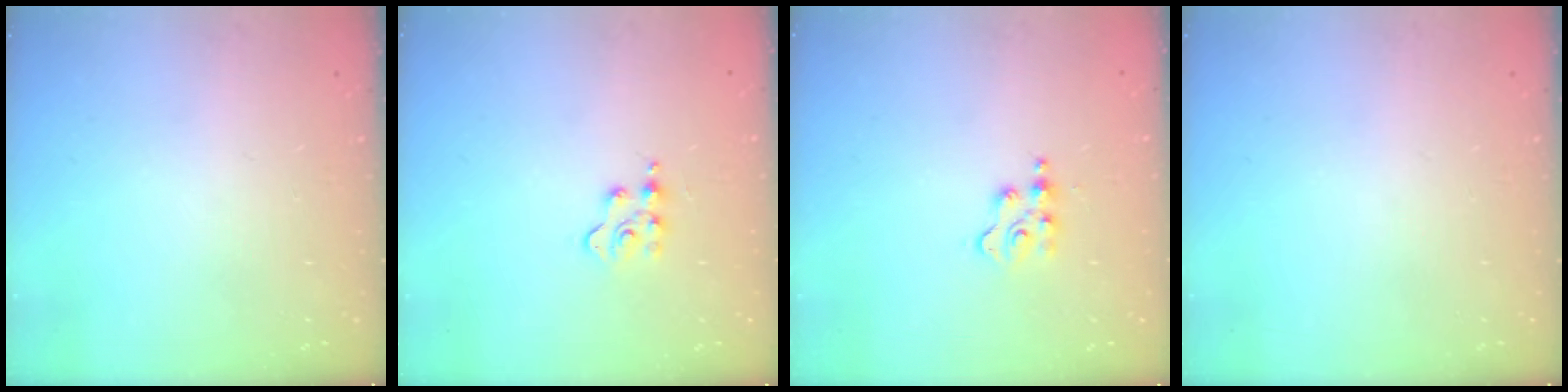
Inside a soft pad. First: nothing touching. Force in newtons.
{"total": 4.6, "press": 4.6, "slide": 0.6}
{"total": 3.9, "press": 3.8, "slide": 0.5}
{"total": 0.0}